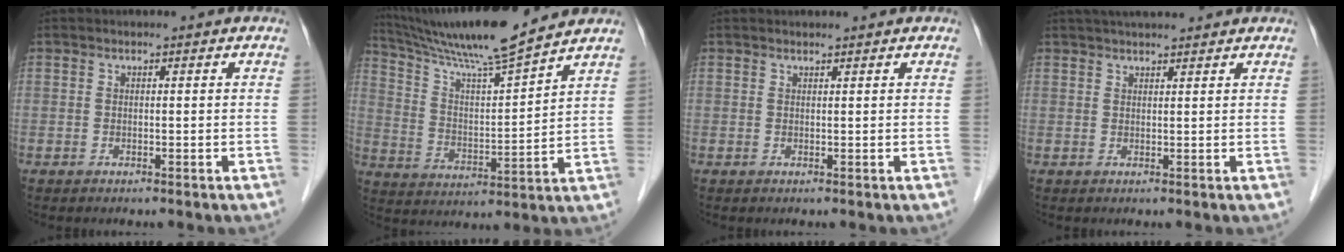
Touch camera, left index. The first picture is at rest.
{"total": 15.0, "force": [13.3, -1.0, 6.8], "torque": [-0.132, 0.005, 0.234]}
{"total": 0.6, "force": [0.6, 0.0, 0.0], "torque": [-0.007, 0.001, 0.011]}
{"total": 6.0, "force": [5.3, 0.8, 2.6], "torque": [-0.039, 0.035, 0.084]}